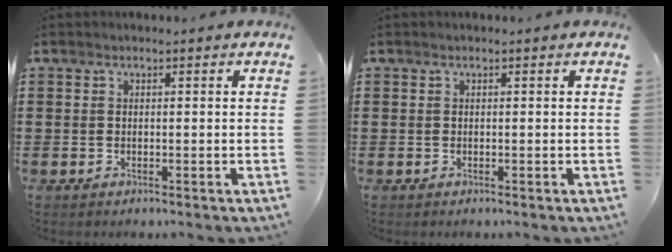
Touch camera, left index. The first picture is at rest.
{"total": 0.0}